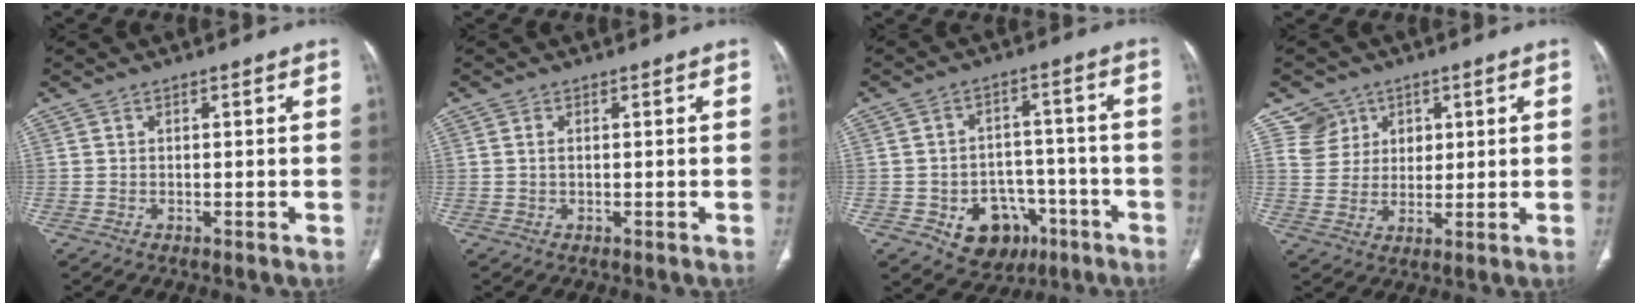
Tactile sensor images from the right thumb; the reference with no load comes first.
{"total": 0.8, "force": [0.2, 0.4, 0.6], "torque": [-0.018, 0.003, 0.005]}
{"total": 11.8, "force": [-5.1, 9.1, 5.6], "torque": [-0.042, 0.039, -0.060]}
{"total": 7.1, "force": [3.5, 6.1, 0.3], "torque": [0.033, -0.022, 0.071]}